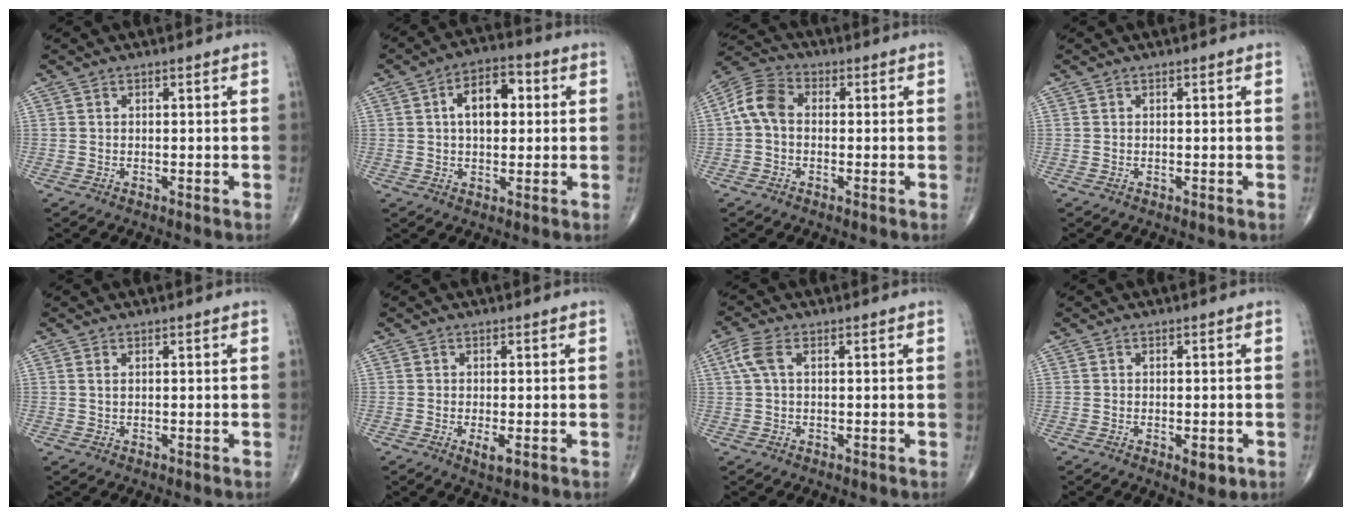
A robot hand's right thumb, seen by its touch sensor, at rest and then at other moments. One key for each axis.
{"total": 9.3, "fx": 1.7, "fy": 5.4, "fz": 7.4, "tx": -0.103, "ty": 0.018, "tz": 0.023}
{"total": 7.2, "fx": -0.1, "fy": 5.1, "fz": 5.1, "tx": -0.095, "ty": 0.023, "tz": -0.016}
{"total": 0.0}
{"total": 0.9, "fx": 0.4, "fy": 0.3, "fz": 0.7, "tx": -0.020, "ty": 0.006, "tz": 0.010}
{"total": 2.5, "fx": -0.8, "fy": 0.8, "fz": 2.2, "tx": -0.041, "ty": -0.007, "tz": -0.014}
{"total": 4.1, "fx": 1.1, "fy": 2.0, "fz": 3.4, "tx": -0.096, "ty": 0.018, "tz": 0.020}
{"total": 3.1, "fx": -1.1, "fy": 1.4, "fz": 2.5, "tx": -0.026, "ty": -0.003, "tz": -0.011}